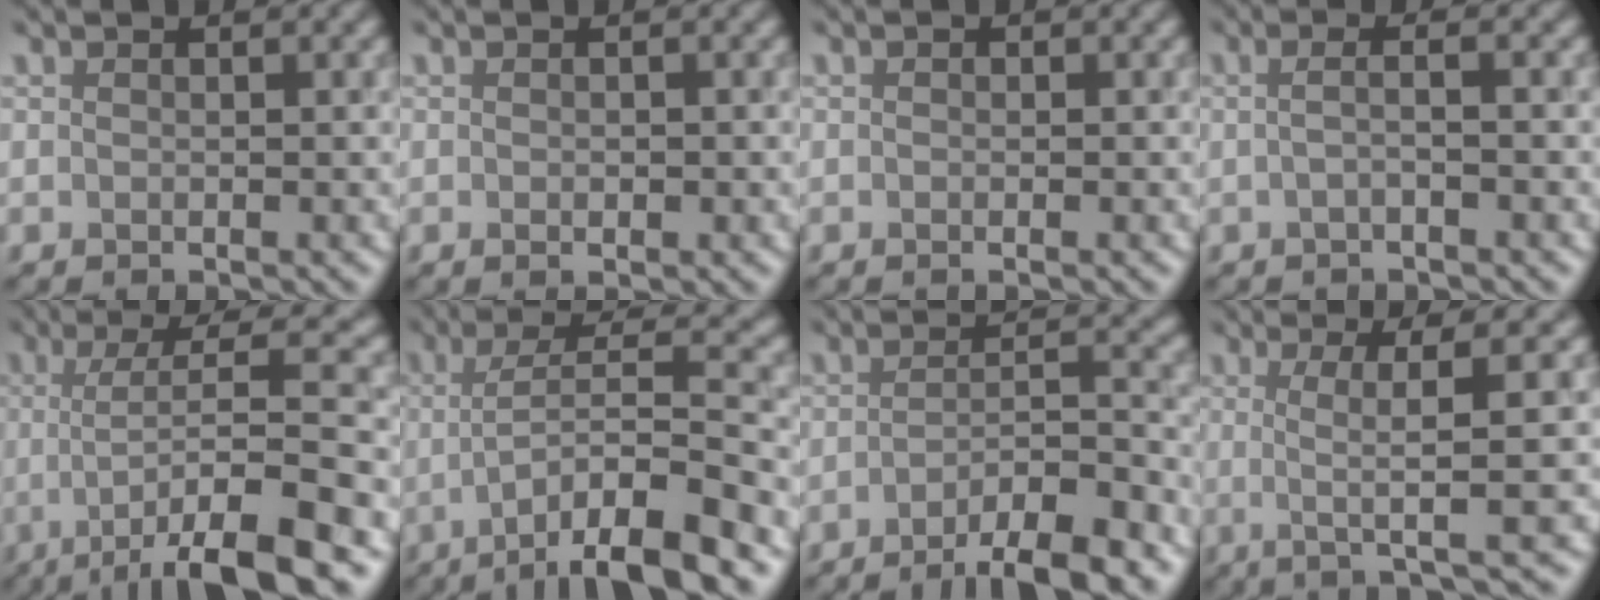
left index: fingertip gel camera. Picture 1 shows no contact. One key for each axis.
{"total": 0.9, "fx": -0.1, "fy": 0.3, "fz": 0.9, "tx": -0.001, "ty": 0.005, "tz": 0.004}
{"total": 0.5, "fx": -0.2, "fy": -0.3, "fz": -0.3, "tx": 0.001, "ty": 0.005, "tz": 0.005}
{"total": 1.4, "fx": -0.2, "fy": 0.3, "fz": 1.3, "tx": -0.021, "ty": 0.003, "tz": -0.005}
{"total": 11.0, "fx": -2.9, "fy": 2.5, "fz": 10.3, "tx": -0.134, "ty": 0.021, "tz": -0.035}
{"total": 9.7, "fx": -4.3, "fy": 2.1, "fz": 8.5, "tx": -0.125, "ty": 0.022, "tz": -0.062}
{"total": 7.8, "fx": -5.1, "fy": 1.5, "fz": 5.7, "tx": -0.070, "ty": 0.017, "tz": -0.065}
{"total": 5.9, "fx": 0.2, "fy": 0.6, "fz": 5.8, "tx": -0.095, "ty": 0.021, "tz": 0.012}